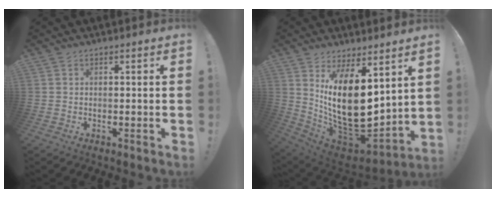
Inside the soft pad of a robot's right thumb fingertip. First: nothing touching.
{"total": 20.5, "force": [3.8, 10.9, 17.0], "torque": [-0.323, -0.051, 0.084]}